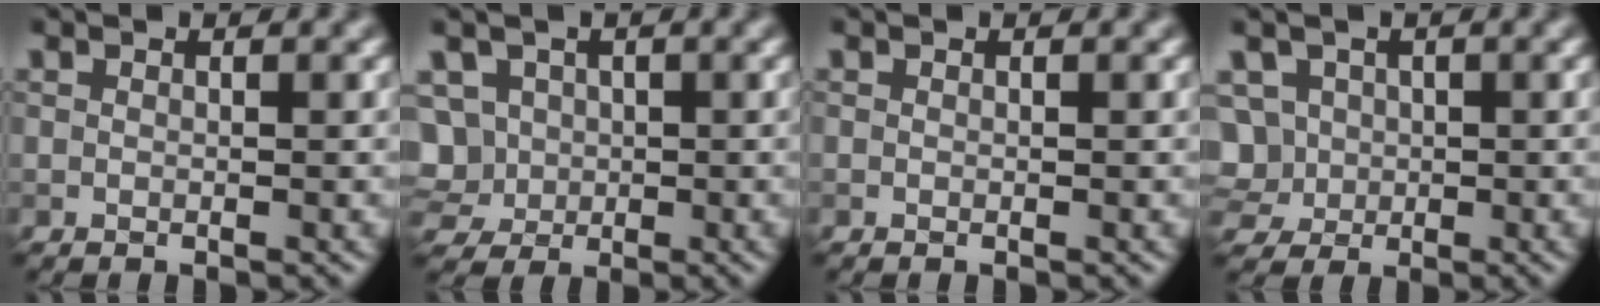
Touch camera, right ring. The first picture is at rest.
{"total": 8.1, "force": [0.2, 7.2, 3.7], "torque": [-0.083, 0.024, -0.025]}
{"total": 0.0}
{"total": 6.7, "force": [0.2, 6.0, 3.1], "torque": [-0.071, 0.030, -0.019]}